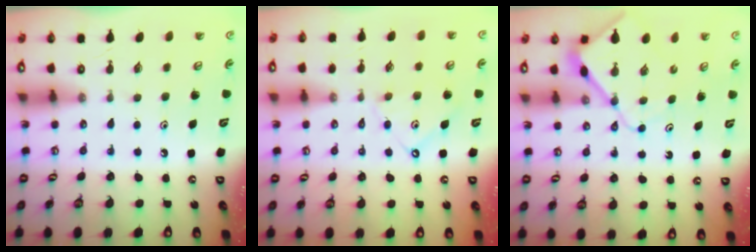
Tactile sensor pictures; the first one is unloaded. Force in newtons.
{"total": 8.1, "press": 8.0, "slide": 0.9}
{"total": 8.4, "press": 8.3, "slide": 1.0}